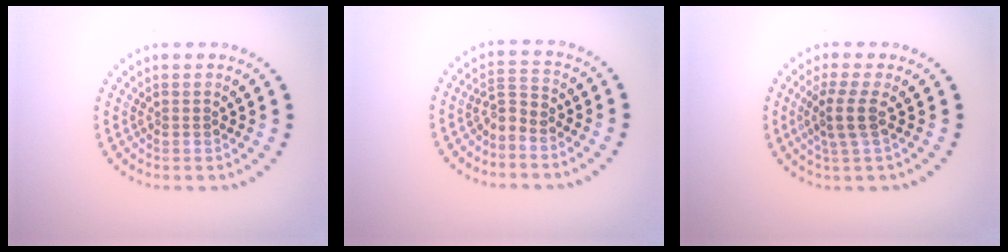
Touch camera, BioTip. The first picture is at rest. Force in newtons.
{"total": 2.2, "press": 1.6, "slide": 1.6}
{"total": 2.7, "press": 2.1, "slide": 1.6}